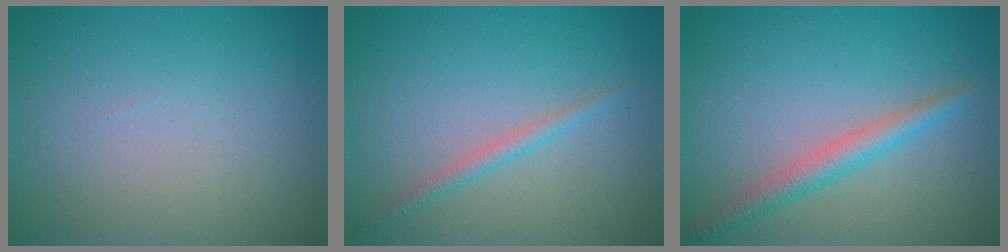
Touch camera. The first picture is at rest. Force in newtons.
{"total": 1.4, "press": 1.4, "slide": 0.1}
{"total": 2.9, "press": 2.9, "slide": 0.2}